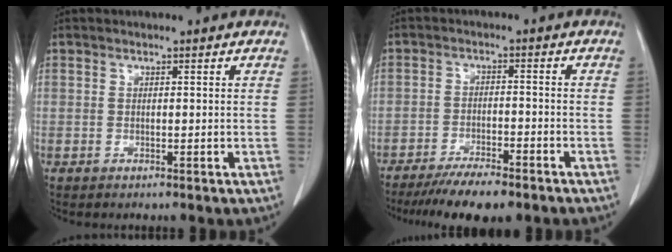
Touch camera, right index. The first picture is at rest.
{"total": 9.1, "force": [-7.3, 1.6, 5.1], "torque": [-0.077, -0.017, -0.116]}